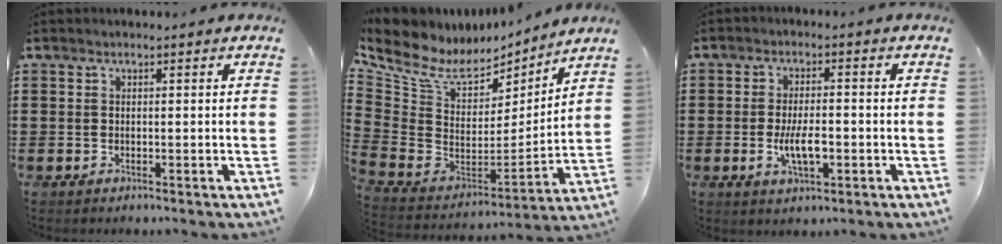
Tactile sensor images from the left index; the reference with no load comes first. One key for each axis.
{"total": 7.2, "fx": 4.9, "fy": 4.4, "fz": 2.9, "tx": -0.099, "ty": -0.041, "tz": 0.086}
{"total": 5.7, "fx": -1.2, "fy": 2.1, "fz": 5.1, "tx": -0.101, "ty": 0.000, "tz": -0.024}